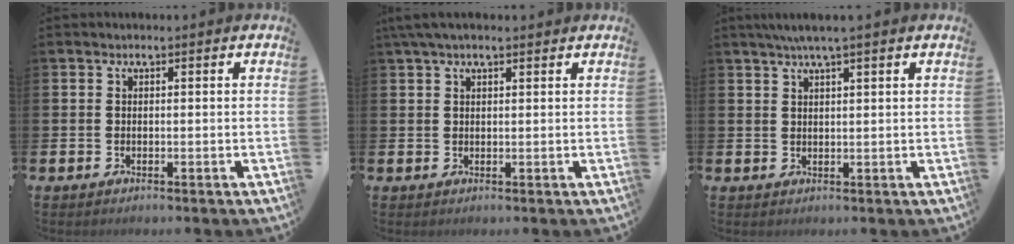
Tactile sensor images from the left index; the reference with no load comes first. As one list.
[{"total": 2.7, "force": [1.9, 0.7, 1.7], "torque": [-0.030, 0.003, 0.033]}, {"total": 2.8, "force": [2.2, -0.2, 1.8], "torque": [-0.043, 0.002, 0.040]}]